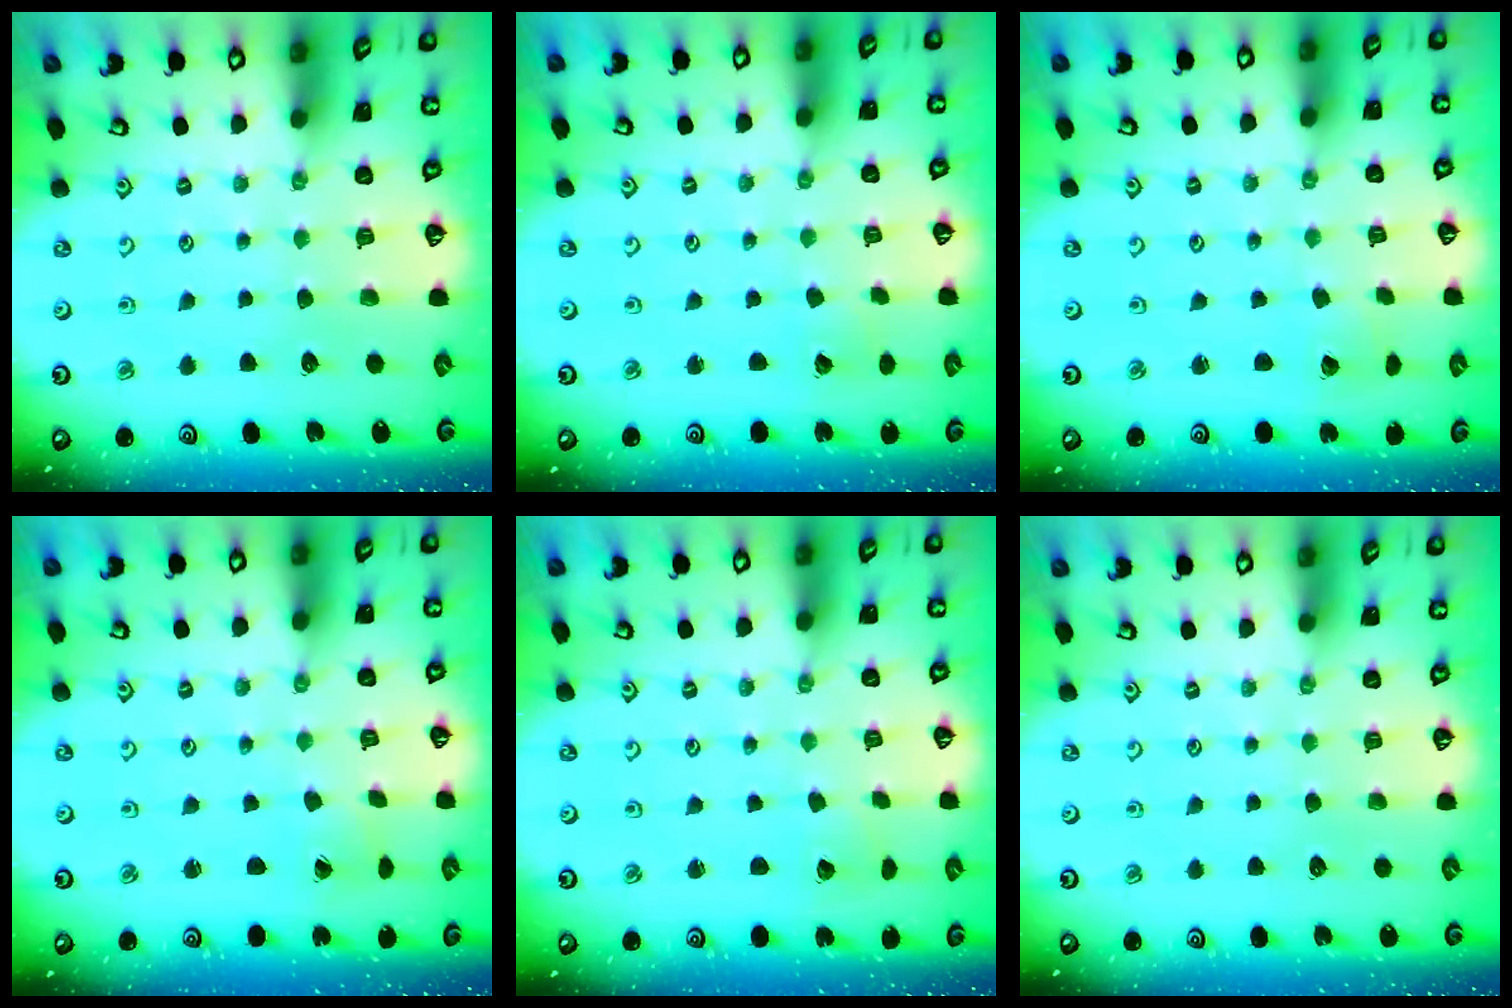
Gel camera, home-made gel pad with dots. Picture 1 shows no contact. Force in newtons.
{"total": 2.8, "press": 2.8, "slide": 0.3}
{"total": 2.1, "press": 2.1, "slide": 0.1}
{"total": 1.4, "press": 1.4, "slide": 0.1}
{"total": 2.2, "press": 2.2, "slide": 0.1}
{"total": 0.0}